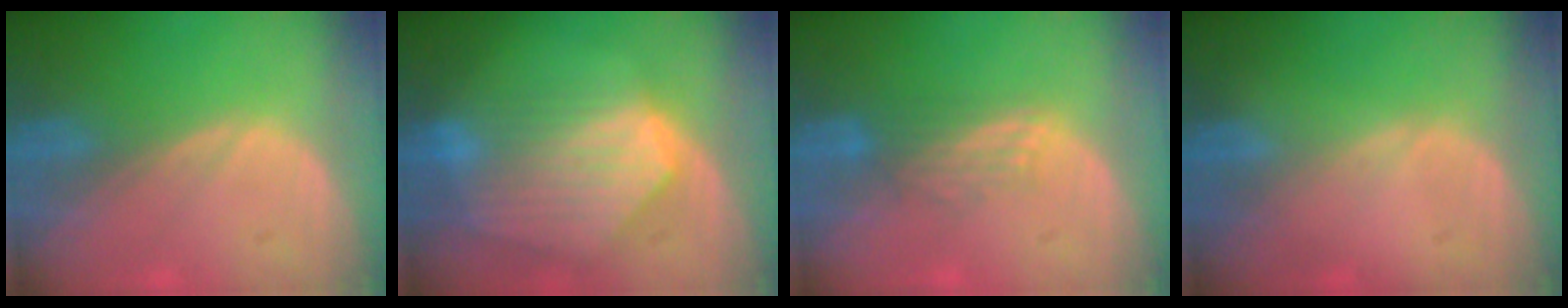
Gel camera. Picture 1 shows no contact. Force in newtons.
{"total": 9.2, "press": 8.0, "slide": 4.5}
{"total": 2.8, "press": 2.7, "slide": 0.6}
{"total": 0.0}